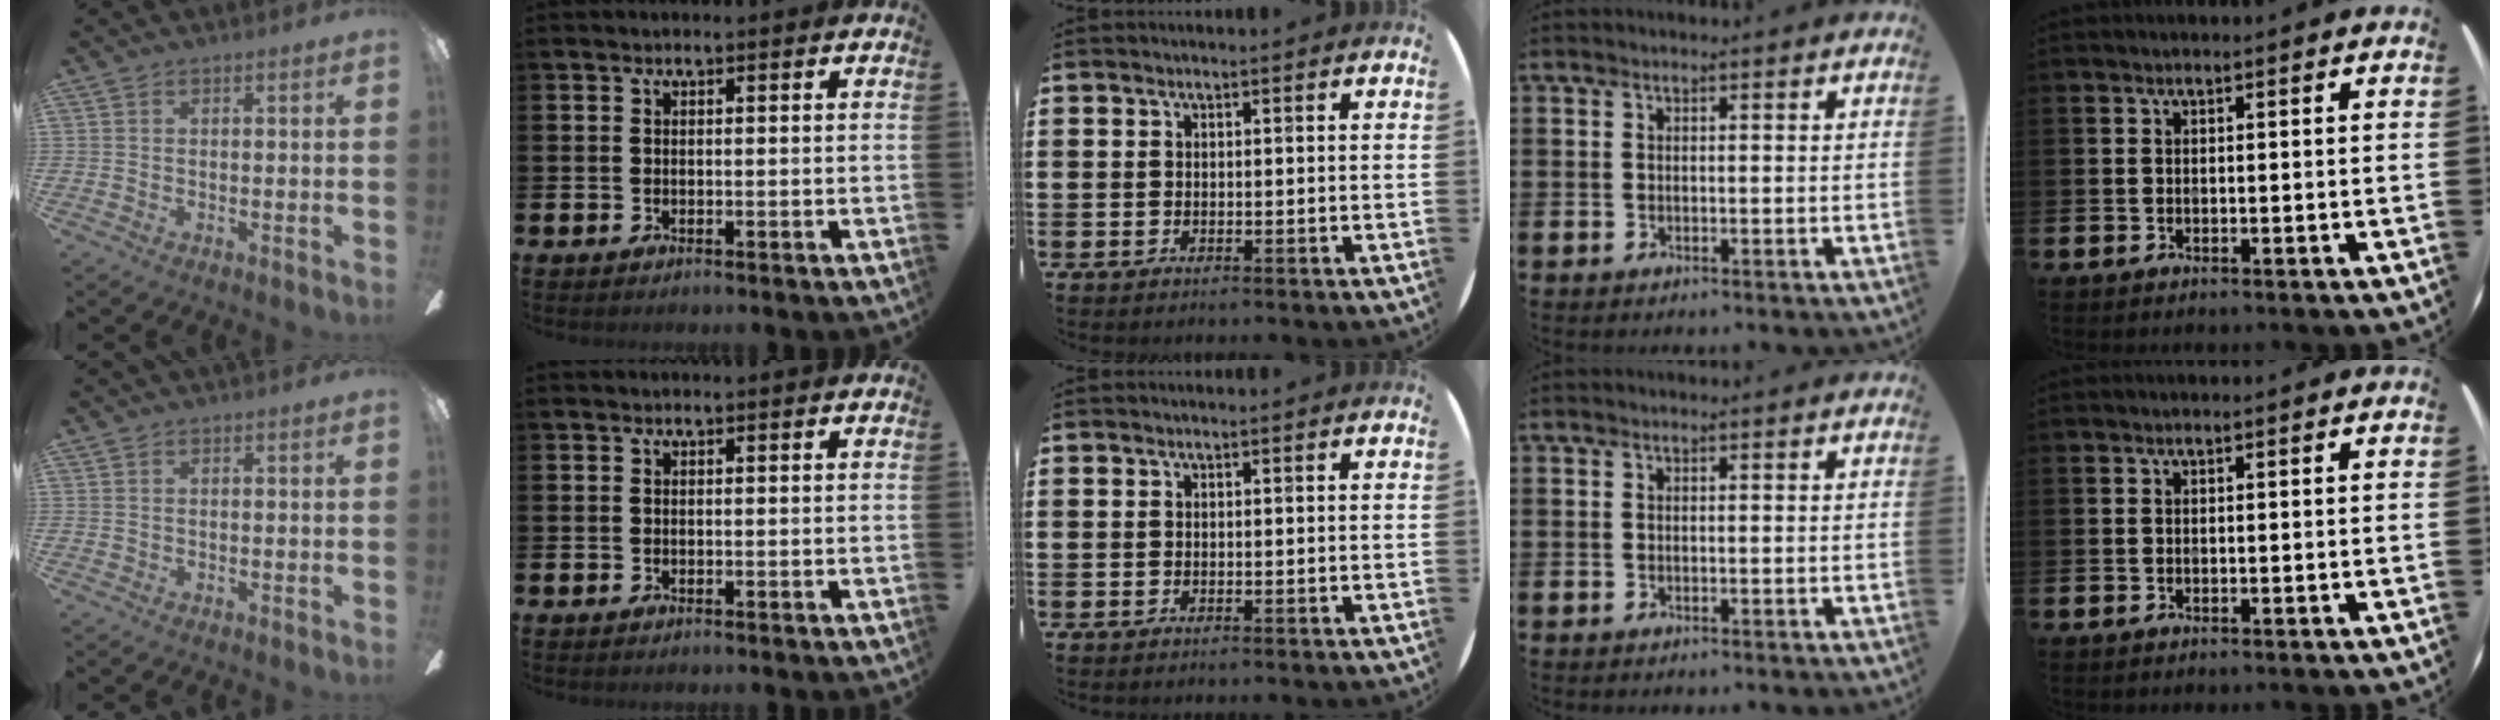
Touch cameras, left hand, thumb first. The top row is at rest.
{}